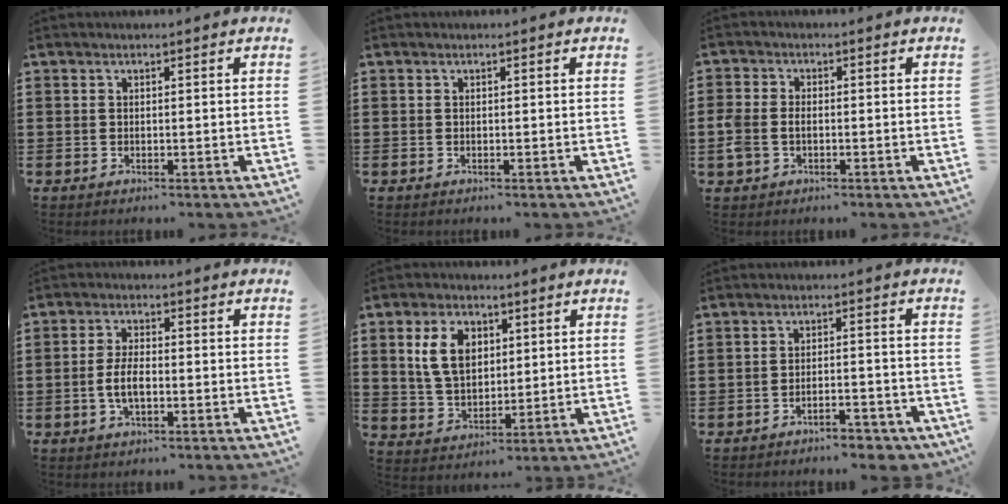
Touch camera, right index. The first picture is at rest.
{"total": 0.0}
{"total": 2.7, "force": [-0.7, 2.0, 1.7], "torque": [-0.049, -0.001, -0.019]}
{"total": 4.6, "force": [-1.1, 1.9, 4.1], "torque": [-0.094, -0.003, -0.025]}
{"total": 7.6, "force": [2.3, 5.2, 5.1], "torque": [-0.117, 0.005, 0.034]}
{"total": 4.0, "force": [-3.7, 0.5, 1.4], "torque": [-0.024, 0.001, -0.073]}